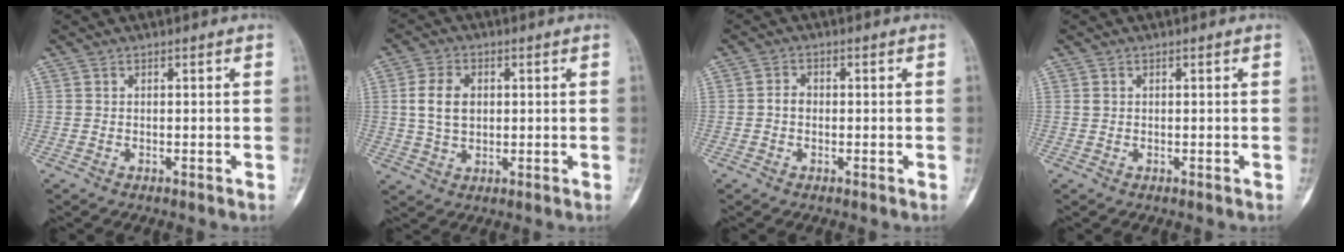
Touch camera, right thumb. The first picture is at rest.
{"total": 7.1, "force": [1.0, 4.9, 5.0], "torque": [-0.083, 0.000, 0.020]}
{"total": 2.0, "force": [-0.3, 1.5, 1.2], "torque": [-0.014, 0.008, -0.010]}
{"total": 0.6, "force": [0.2, 0.5, 0.3], "torque": [-0.003, 0.003, 0.004]}